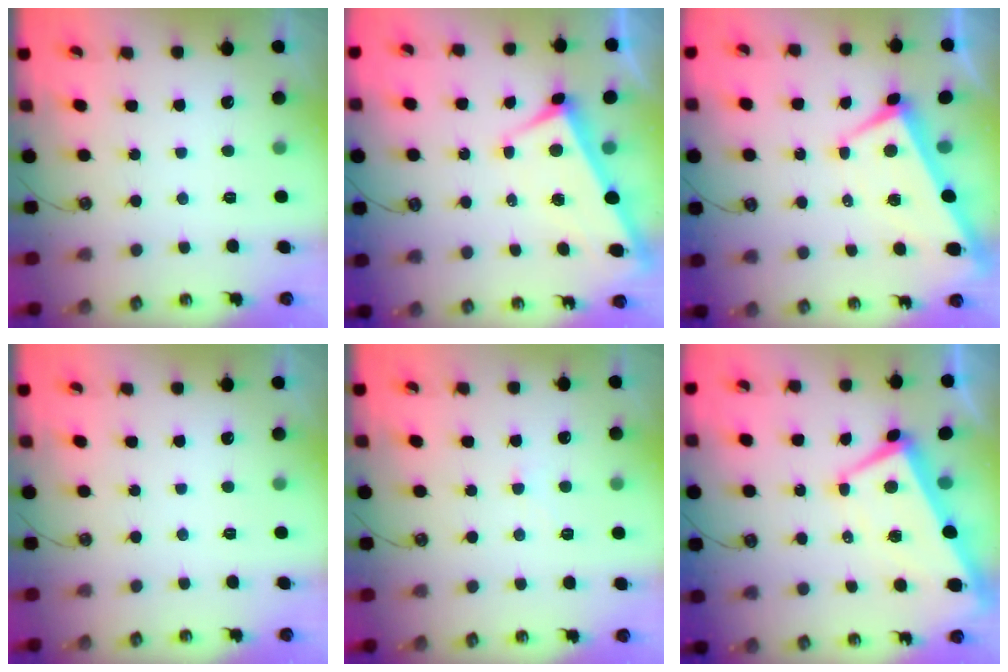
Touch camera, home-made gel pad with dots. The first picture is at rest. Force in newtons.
{"total": 2.9, "press": 2.8, "slide": 0.9}
{"total": 0.9, "press": 0.4, "slide": 0.8}
{"total": 0.0}
{"total": 1.0, "press": 1.0, "slide": 0.2}
{"total": 2.6, "press": 2.3, "slide": 1.1}